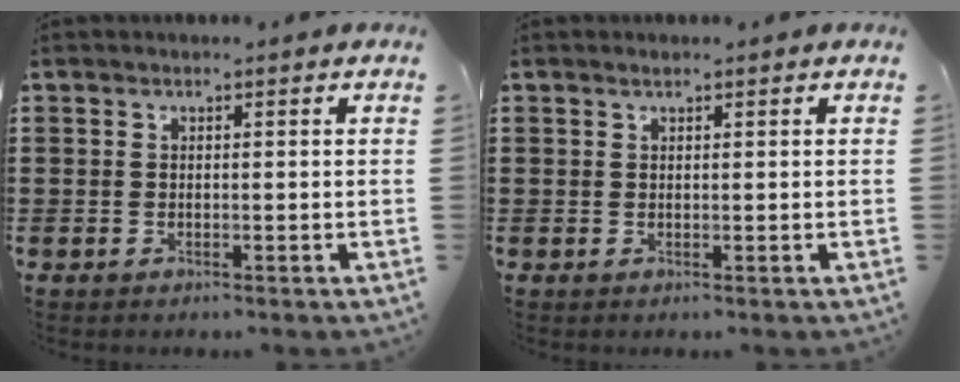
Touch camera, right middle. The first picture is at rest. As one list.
[{"total": 0.0}]